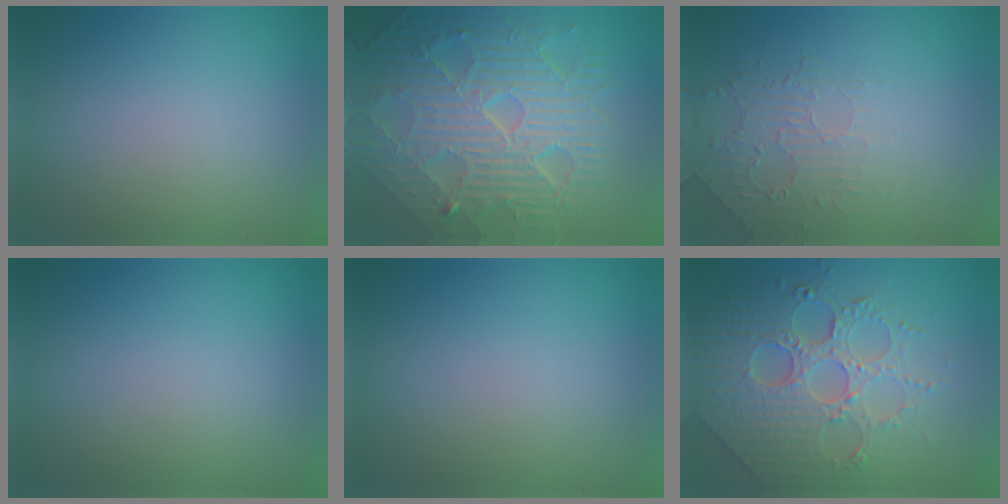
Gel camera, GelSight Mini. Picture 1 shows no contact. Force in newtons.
{"total": 11.1, "press": 7.2, "slide": 8.5}
{"total": 2.0, "press": 0.9, "slide": 1.8}
{"total": 0.0}
{"total": 0.0}
{"total": 8.1, "press": 6.0, "slide": 5.5}